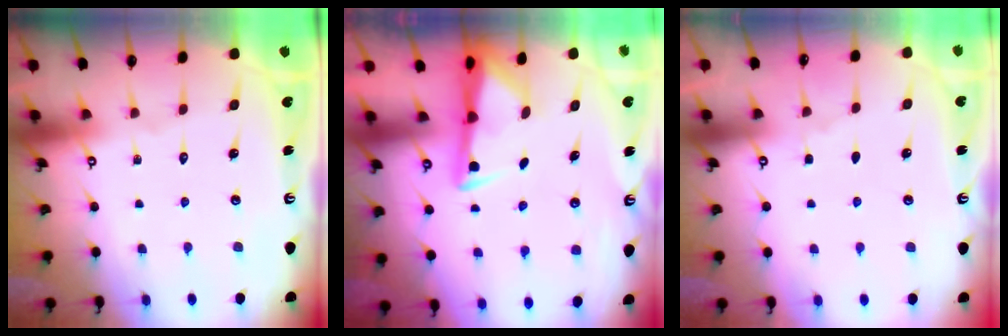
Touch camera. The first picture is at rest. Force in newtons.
{"total": 3.0, "press": 2.9, "slide": 0.5}
{"total": 1.2, "press": 1.2, "slide": 0.3}